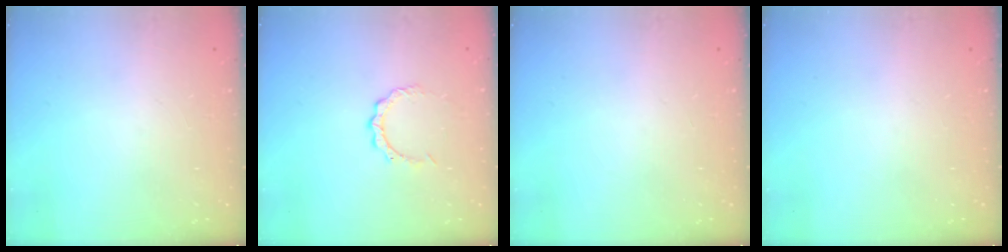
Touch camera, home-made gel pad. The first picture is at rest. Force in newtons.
{"total": 3.0, "press": 3.0, "slide": 0.2}
{"total": 0.0}
{"total": 0.0}